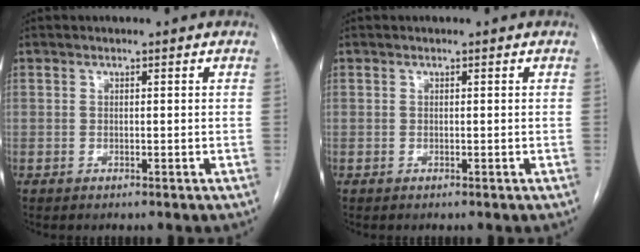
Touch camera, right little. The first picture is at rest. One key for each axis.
{"total": 0.0}